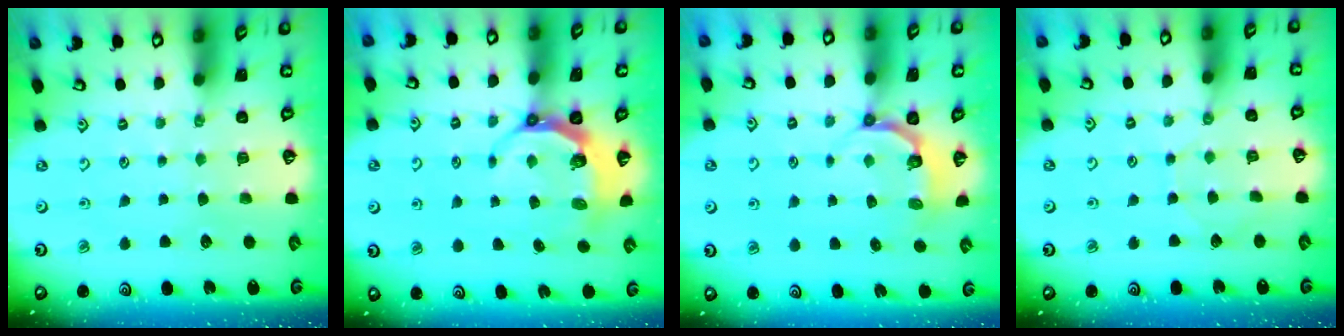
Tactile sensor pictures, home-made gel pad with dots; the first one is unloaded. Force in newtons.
{"total": 6.7, "press": 6.0, "slide": 3.2}
{"total": 5.1, "press": 4.0, "slide": 3.1}
{"total": 4.1, "press": 4.1, "slide": 0.4}